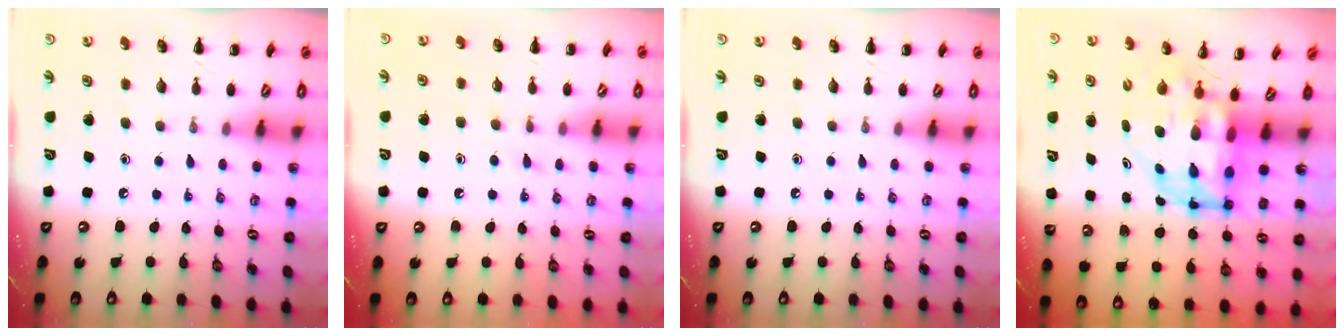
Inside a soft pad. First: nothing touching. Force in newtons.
{"total": 4.5, "press": 4.3, "slide": 1.6}
{"total": 0.0}
{"total": 9.5, "press": 9.1, "slide": 2.7}